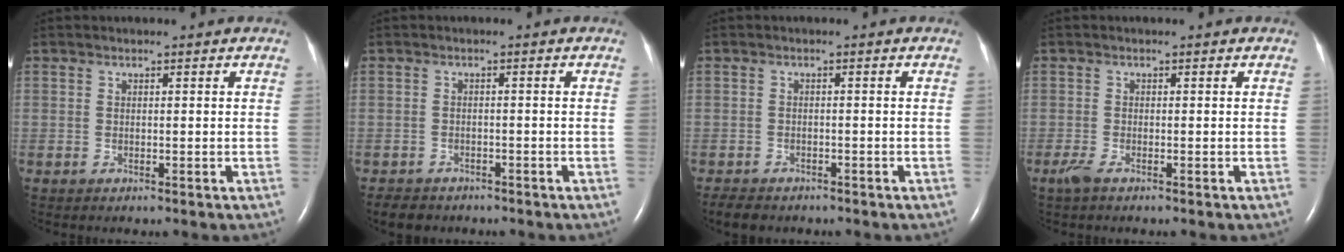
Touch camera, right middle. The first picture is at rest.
{"total": 3.8, "force": [-3.2, 2.0, 0.7], "torque": [-0.015, -0.001, -0.043]}
{"total": 3.9, "force": [-3.3, 1.7, 1.3], "torque": [-0.025, -0.005, -0.043]}
{"total": 1.6, "force": [-1.0, 0.3, 1.1], "torque": [-0.037, -0.006, -0.025]}